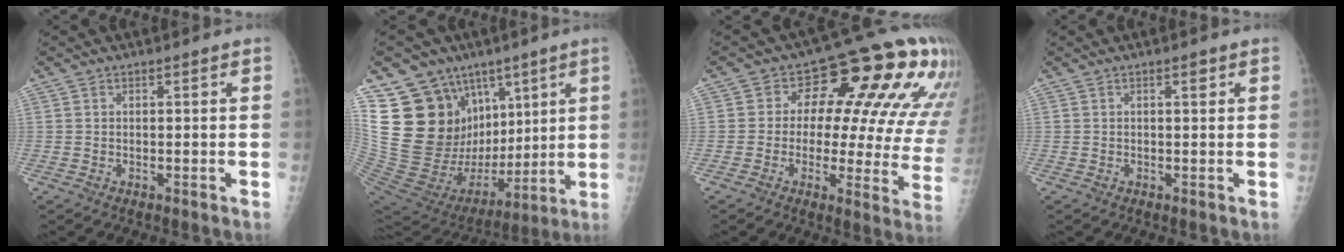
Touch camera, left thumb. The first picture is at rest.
{"total": 26.2, "force": [10.1, 18.5, 15.6], "torque": [-0.254, -0.018, 0.201]}
{"total": 19.8, "force": [8.0, 10.5, 14.8], "torque": [-0.136, -0.006, 0.082]}
{"total": 0.9, "force": [0.5, 0.3, 0.6], "torque": [-0.002, 0.001, 0.006]}